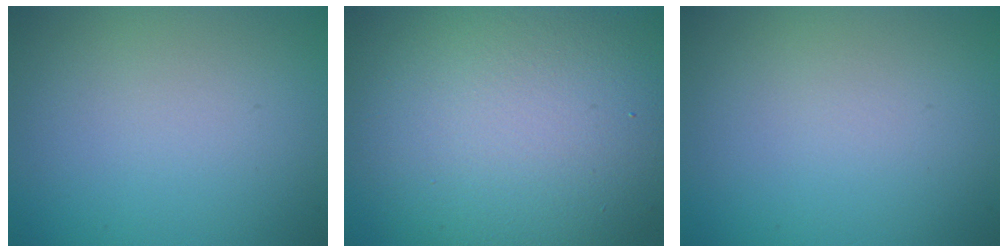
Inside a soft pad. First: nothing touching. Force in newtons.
{"total": 14.7, "press": 14.7, "slide": 0.9}
{"total": 0.0}